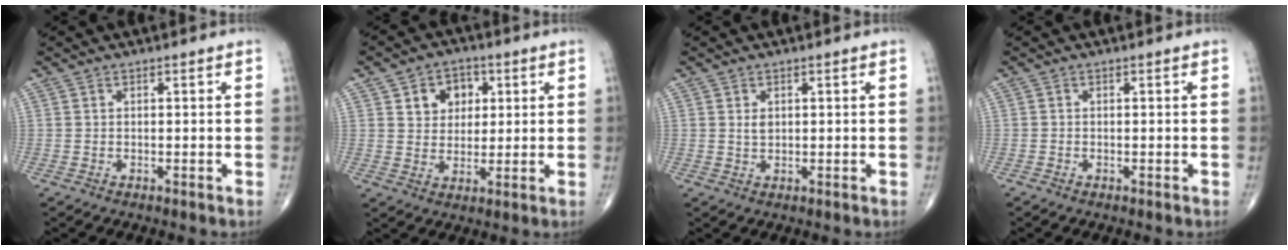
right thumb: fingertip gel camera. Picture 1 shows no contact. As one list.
[{"total": 7.4, "force": [2.6, 5.8, 3.8], "torque": [-0.020, -0.007, 0.039]}, {"total": 1.5, "force": [0.5, 1.0, 1.1], "torque": [-0.015, -0.005, 0.011]}, {"total": 0.0}]